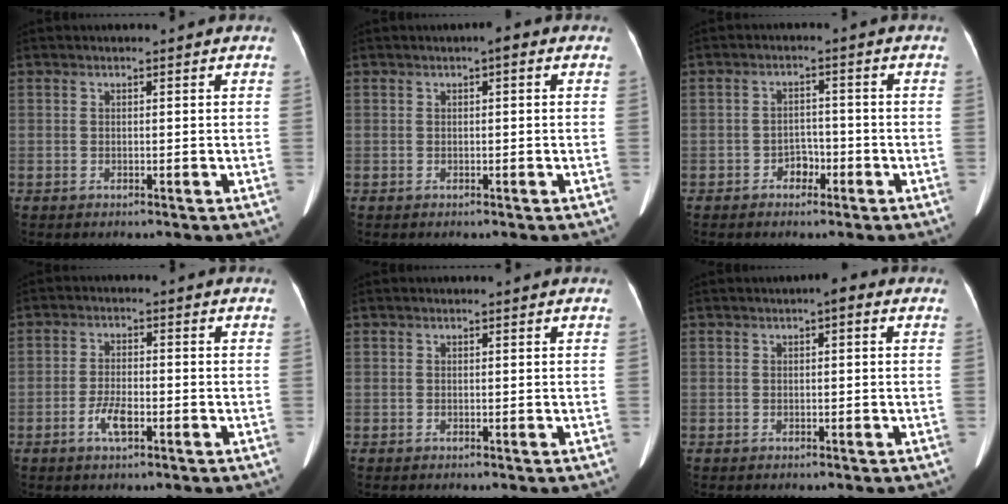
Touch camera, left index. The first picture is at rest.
{"total": 1.3, "force": [0.5, 0.5, 1.2], "torque": [-0.012, 0.007, 0.002]}
{"total": 2.7, "force": [-1.6, 1.8, 1.2], "torque": [-0.014, 0.008, -0.026]}
{"total": 3.8, "force": [-1.8, 1.1, 3.2], "torque": [-0.064, 0.001, -0.035]}
{"total": 0.0}
{"total": 1.5, "force": [0.5, 0.6, 1.3], "torque": [-0.012, 0.009, 0.001]}